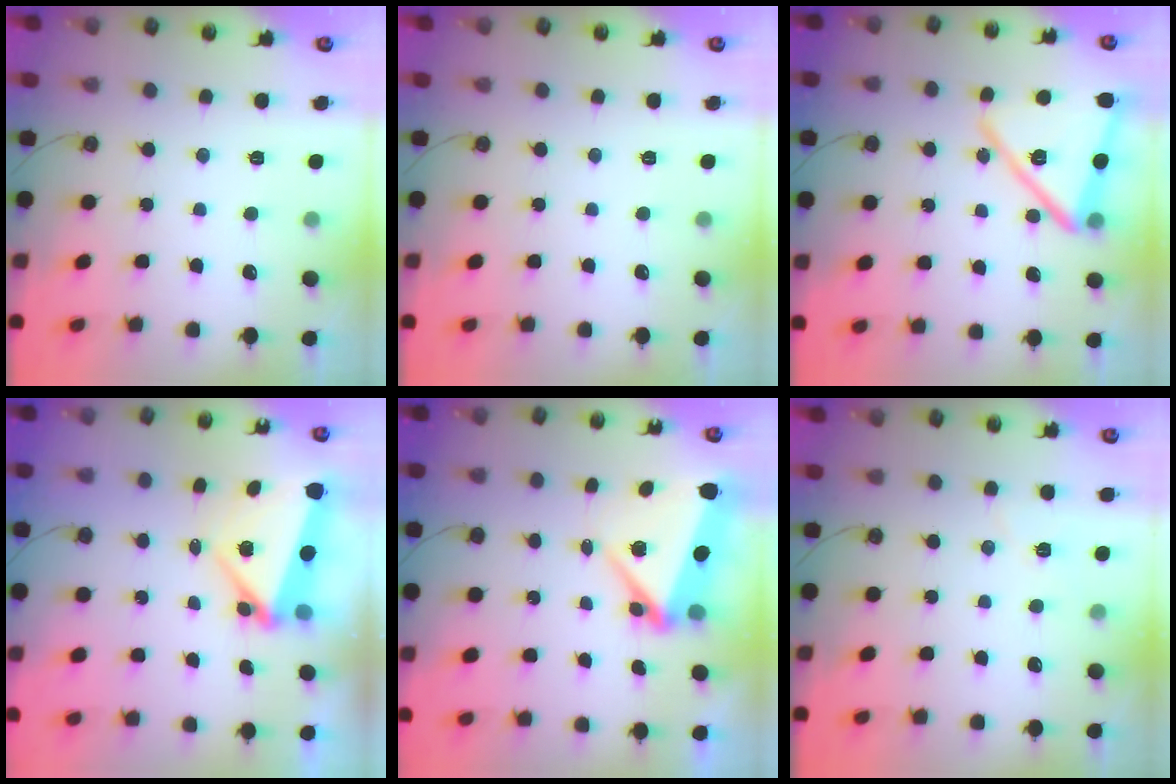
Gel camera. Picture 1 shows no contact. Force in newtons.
{"total": 0.0}
{"total": 18.7, "press": 18.4, "slide": 3.3}
{"total": 5.1, "press": 4.8, "slide": 1.6}
{"total": 7.0, "press": 6.8, "slide": 1.8}
{"total": 7.7, "press": 3.2, "slide": 7.0}